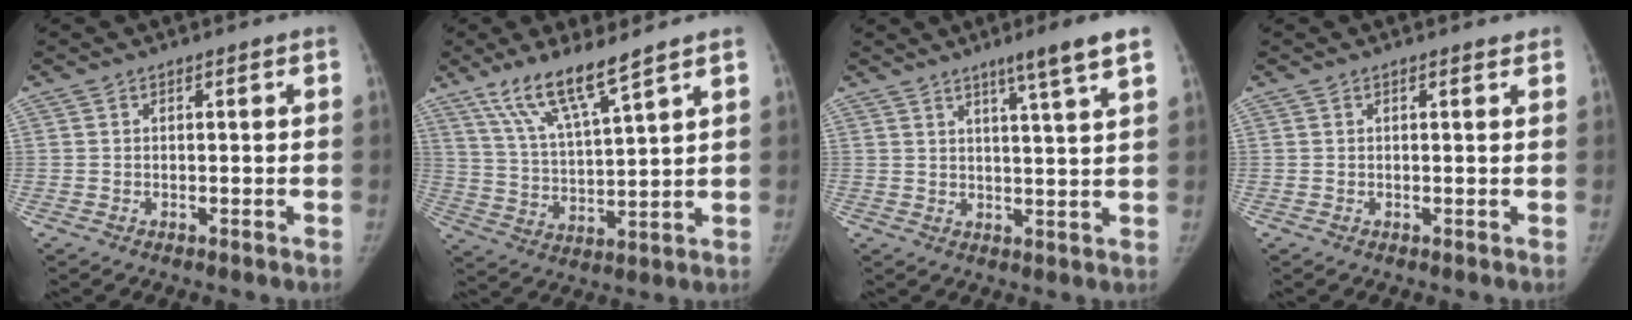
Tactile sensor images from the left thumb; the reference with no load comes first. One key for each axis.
{"total": 10.8, "fx": 7.9, "fy": 1.3, "fz": 7.3, "tx": -0.135, "ty": -0.042, "tz": 0.161}
{"total": 7.5, "fx": 4.7, "fy": -0.6, "fz": 5.8, "tx": -0.088, "ty": -0.026, "tz": 0.071}
{"total": 0.9, "fx": 0.7, "fy": 0.2, "fz": 0.5, "tx": -0.006, "ty": -0.002, "tz": 0.008}